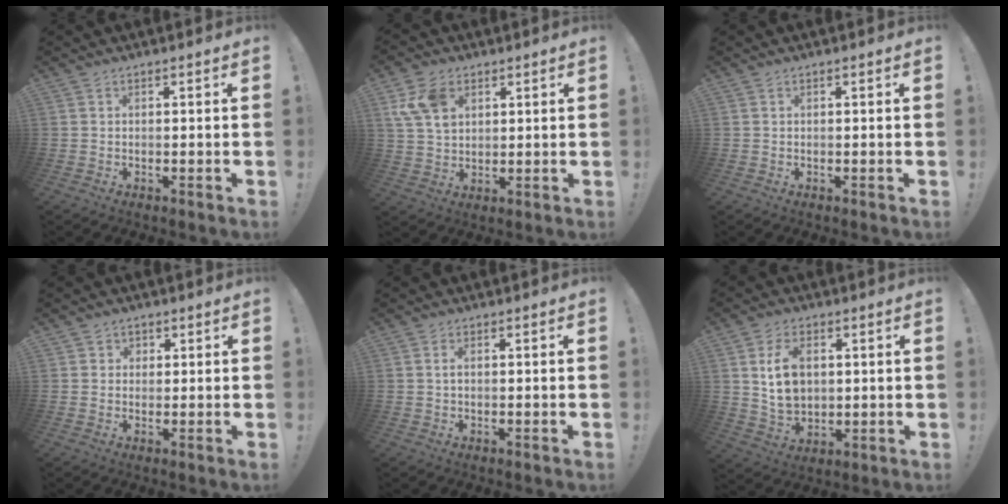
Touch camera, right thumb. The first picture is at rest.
{"total": 10.2, "force": [4.3, 7.2, 5.8], "torque": [-0.116, -0.003, 0.086]}
{"total": 0.0}
{"total": 2.3, "force": [0.9, 2.1, 0.3], "torque": [0.003, -0.005, 0.013]}
{"total": 1.3, "force": [0.1, 0.6, 1.1], "torque": [-0.024, 0.005, 0.002]}
{"total": 11.1, "force": [2.6, 8.2, 7.0], "torque": [-0.107, 0.000, 0.051]}